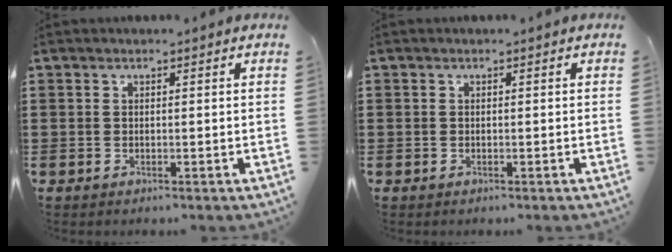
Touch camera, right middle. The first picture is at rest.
{"total": 0.6, "force": [-0.2, 0.6, 0.0], "torque": [-0.001, 0.004, -0.006]}